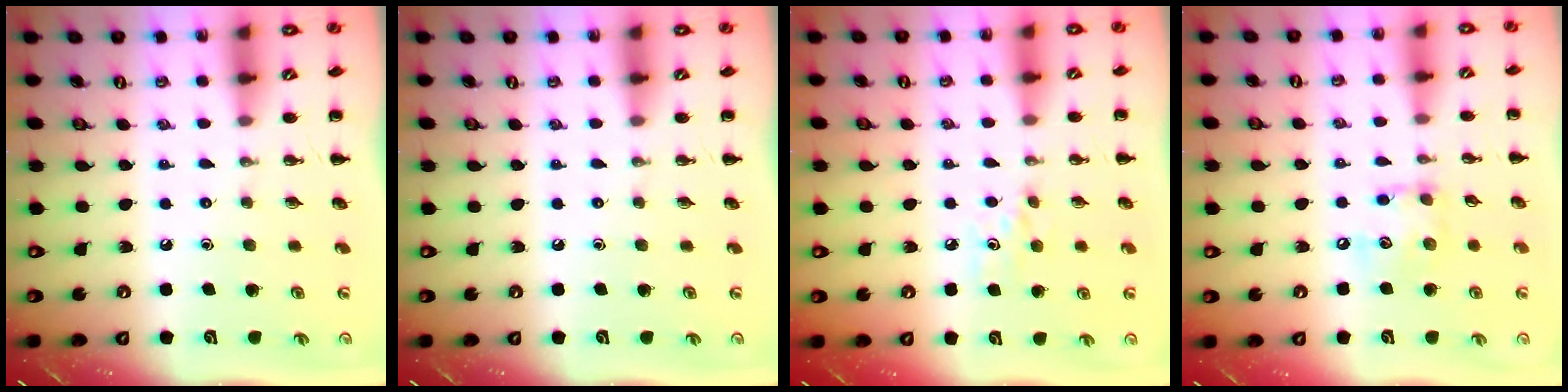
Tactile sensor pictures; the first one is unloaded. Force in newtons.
{"total": 0.0}
{"total": 5.2, "press": 5.0, "slide": 1.6}
{"total": 9.0, "press": 9.0, "slide": 0.6}